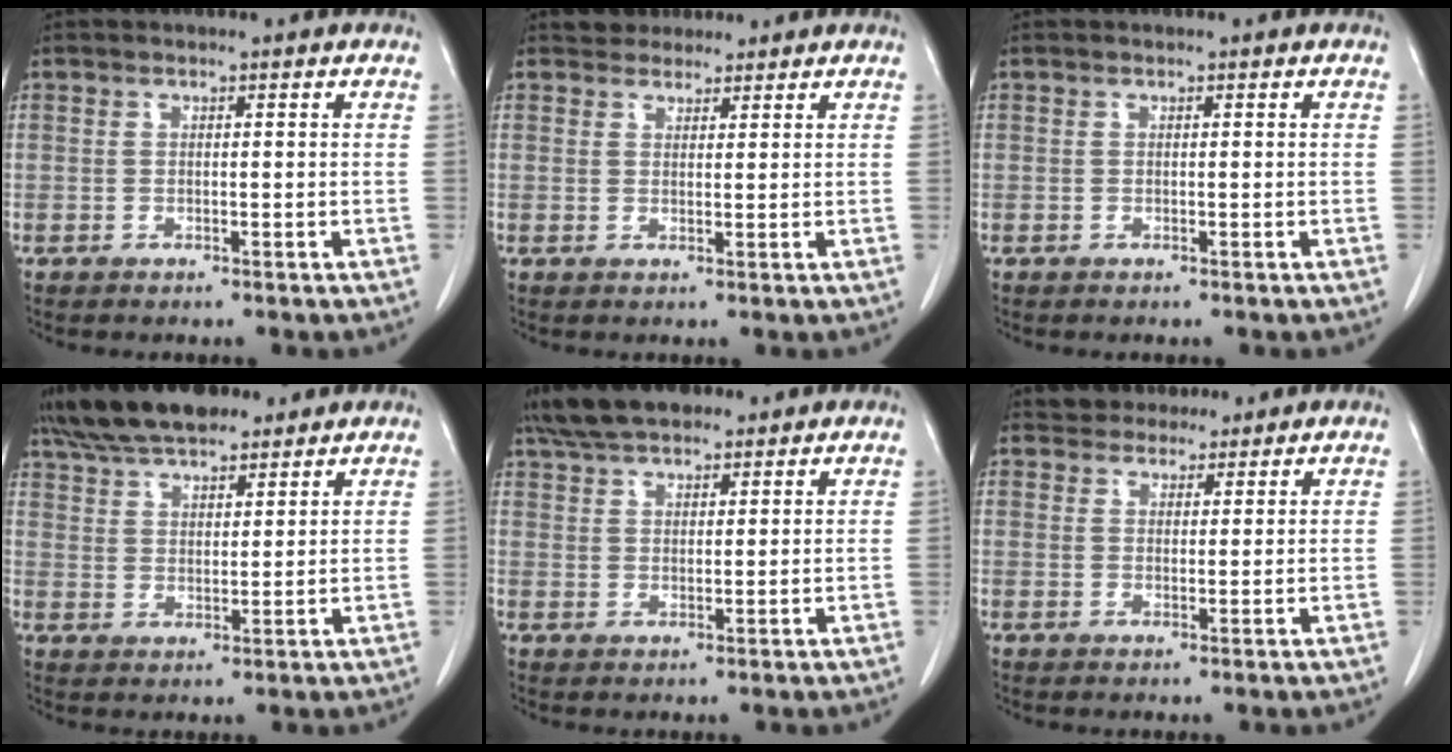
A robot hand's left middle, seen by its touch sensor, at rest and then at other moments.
{"total": 2.9, "force": [2.6, 1.2, 0.1], "torque": [-0.001, 0.012, 0.042]}
{"total": 0.0}
{"total": 12.2, "force": [10.3, 3.8, 5.3], "torque": [-0.089, 0.028, 0.179]}
{"total": 8.8, "force": [7.3, 3.1, 3.9], "torque": [-0.068, 0.026, 0.131]}
{"total": 4.2, "force": [3.8, 1.7, 0.4], "torque": [-0.002, 0.015, 0.061]}